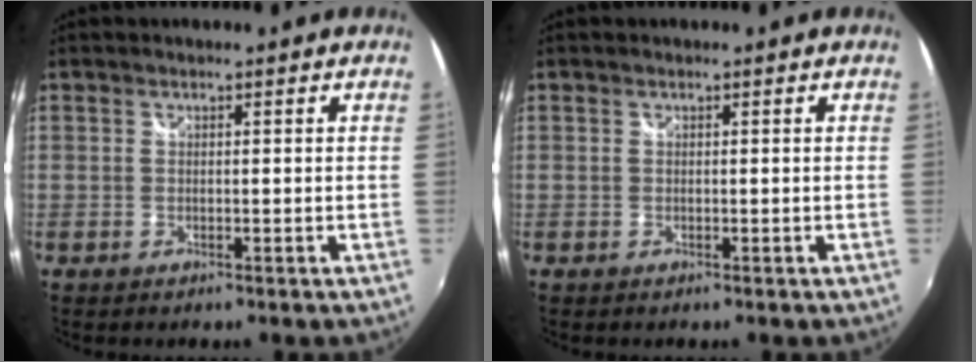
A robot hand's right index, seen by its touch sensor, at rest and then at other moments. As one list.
[{"total": 0.0}]